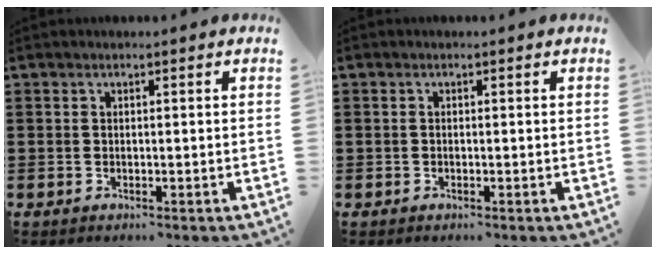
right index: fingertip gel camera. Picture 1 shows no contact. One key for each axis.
{"total": 0.0}